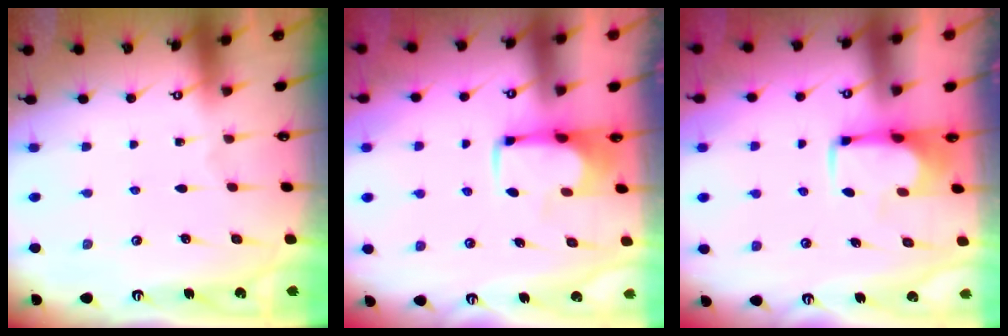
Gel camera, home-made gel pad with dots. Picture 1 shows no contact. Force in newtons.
{"total": 1.2, "press": 1.1, "slide": 0.5}
{"total": 1.2, "press": 1.1, "slide": 0.5}